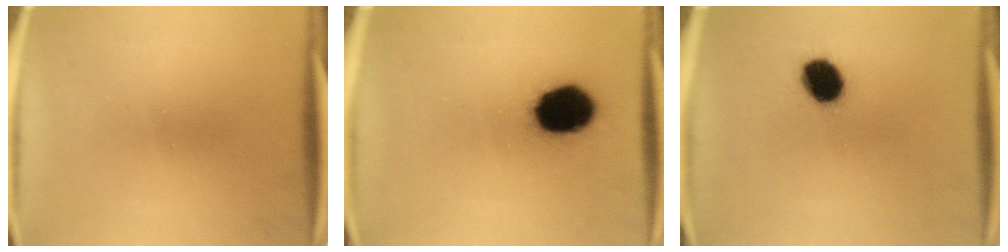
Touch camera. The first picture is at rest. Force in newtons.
{"total": 15.8}
{"total": 8.8}